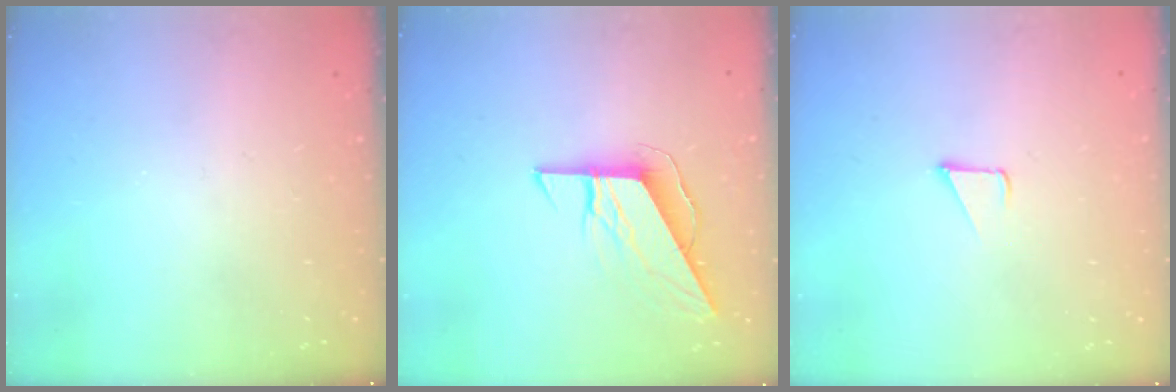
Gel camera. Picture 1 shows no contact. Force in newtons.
{"total": 8.4, "press": 8.4, "slide": 0.4}
{"total": 1.7, "press": 1.7, "slide": 0.1}